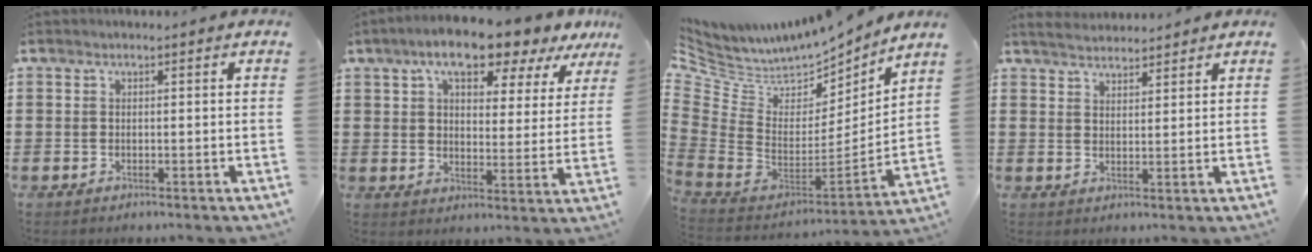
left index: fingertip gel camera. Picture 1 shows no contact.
{"total": 9.3, "force": [7.4, 2.3, 5.3], "torque": [-0.098, -0.026, 0.125]}
{"total": 5.7, "force": [4.8, 3.0, 0.9], "torque": [-0.062, -0.060, 0.084]}
{"total": 3.0, "force": [3.0, 0.4, 0.3], "torque": [-0.015, -0.003, 0.056]}